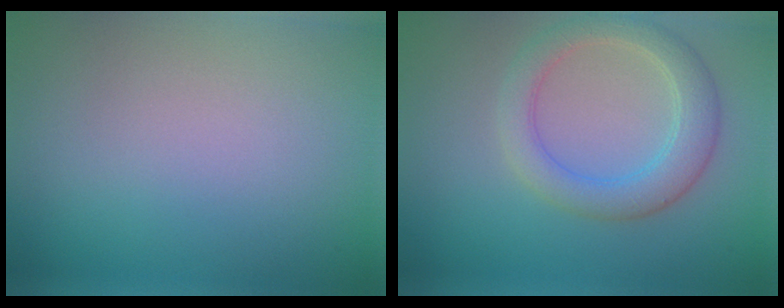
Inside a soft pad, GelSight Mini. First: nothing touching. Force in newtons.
{"total": 4.0, "press": 4.0, "slide": 0.2}